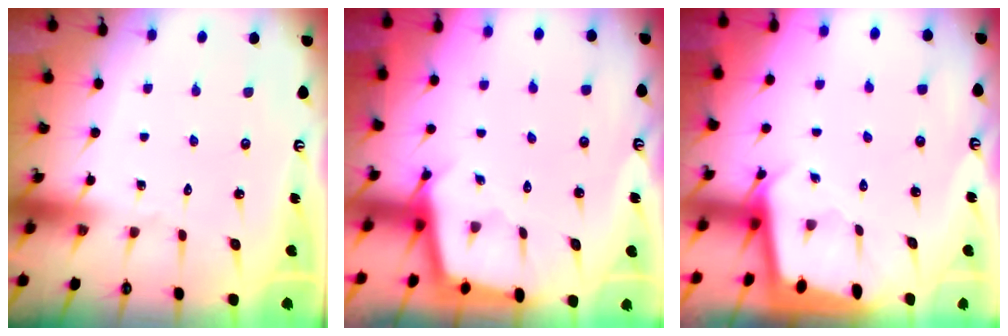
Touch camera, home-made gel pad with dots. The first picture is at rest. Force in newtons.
{"total": 2.3, "press": 2.3, "slide": 0.2}
{"total": 1.9, "press": 1.9, "slide": 0.1}